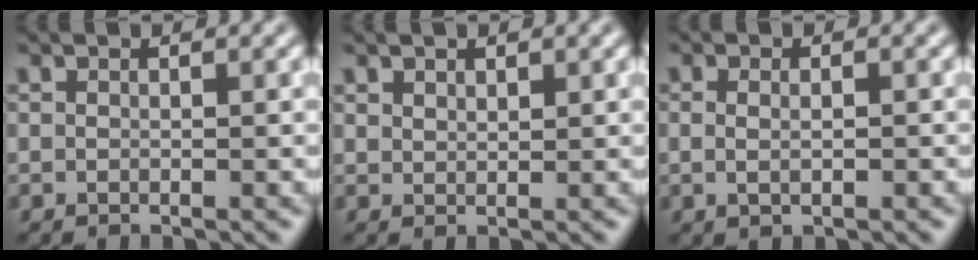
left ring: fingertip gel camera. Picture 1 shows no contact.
{"total": 1.0, "force": [0.9, 0.5, 0.2], "torque": [-0.005, -0.001, 0.018]}
{"total": 1.6, "force": [0.1, 0.8, 1.4], "torque": [-0.023, -0.003, -0.003]}